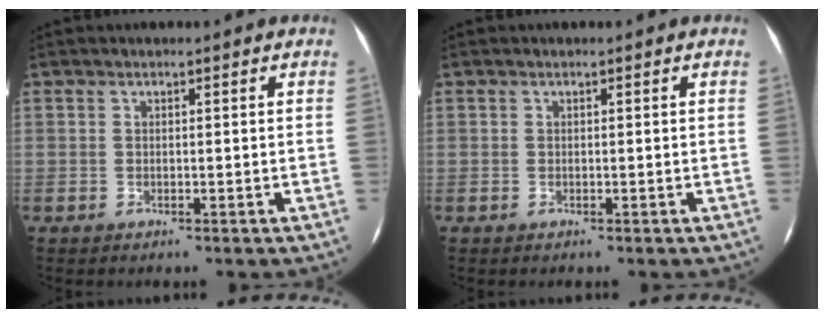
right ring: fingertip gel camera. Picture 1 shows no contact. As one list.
[{"total": 0.0}]